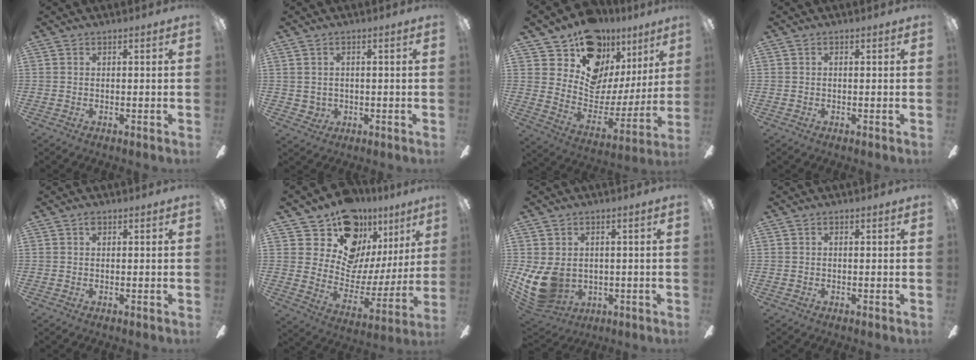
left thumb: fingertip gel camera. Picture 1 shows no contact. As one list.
[{"total": 2.2, "force": [0.4, 2.0, 0.6], "torque": [-0.015, 0.003, 0.007]}, {"total": 16.2, "force": [13.0, 8.8, 4.2], "torque": [-0.071, -0.118, 0.240]}, {"total": 0.0}, {"total": 1.2, "force": [0.5, 0.7, 0.9], "torque": [-0.019, 0.004, 0.008]}, {"total": 16.9, "force": [13.4, 9.1, 4.9], "torque": [-0.088, -0.118, 0.250]}, {"total": 10.9, "force": [-0.7, 8.7, 6.6], "torque": [-0.162, -0.006, -0.006]}, {"total": 0.0}]